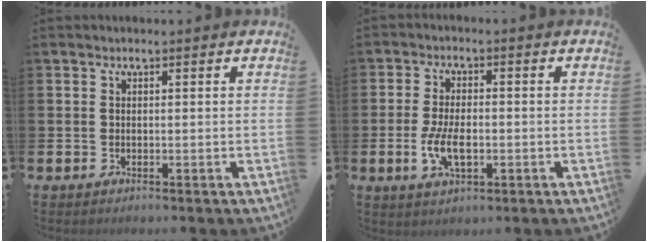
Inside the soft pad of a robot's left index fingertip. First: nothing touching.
{"total": 5.3, "force": [-1.0, 2.6, 4.6], "torque": [-0.086, -0.002, -0.021]}